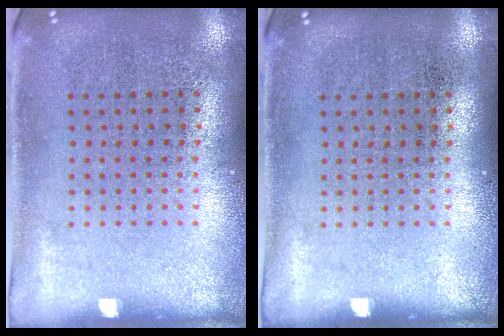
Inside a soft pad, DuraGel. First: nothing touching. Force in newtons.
{"total": 0.0}